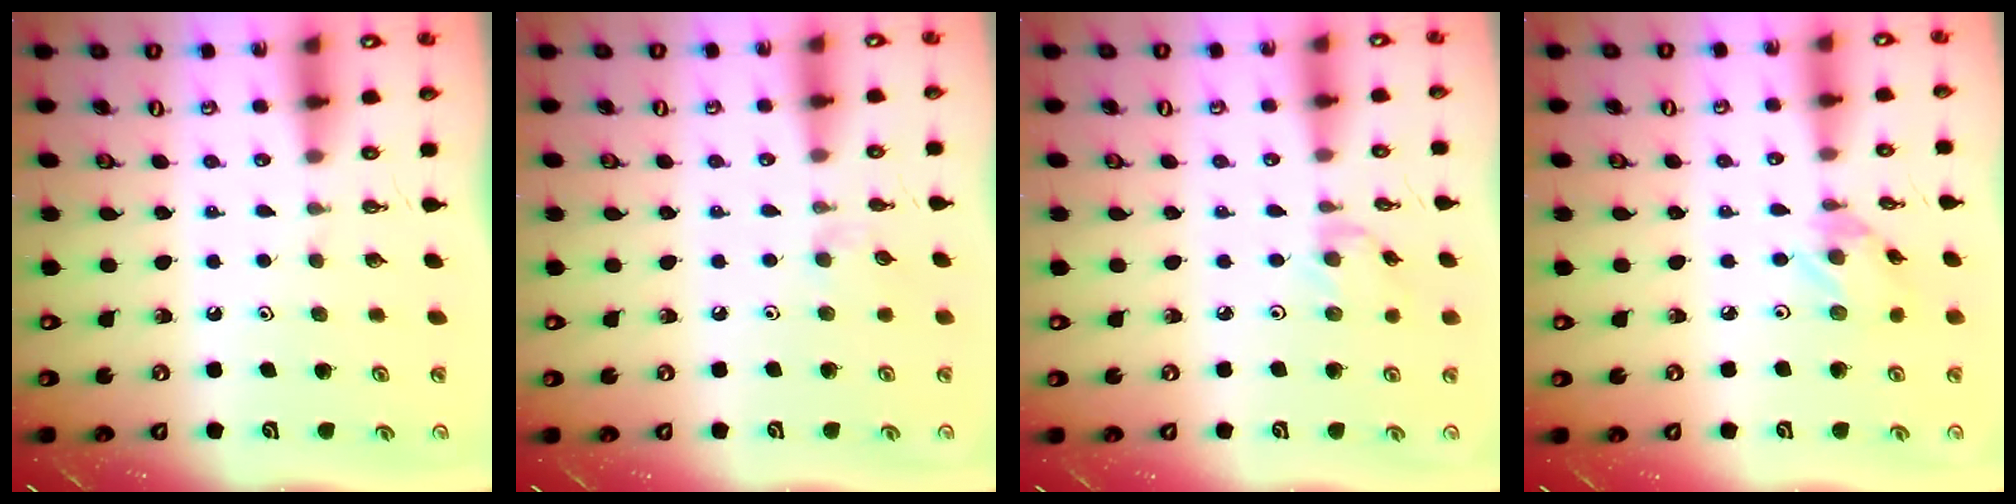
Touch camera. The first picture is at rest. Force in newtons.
{"total": 2.6, "press": 2.5, "slide": 0.4}
{"total": 1.5, "press": 1.5, "slide": 0.3}
{"total": 2.7, "press": 2.7, "slide": 0.1}